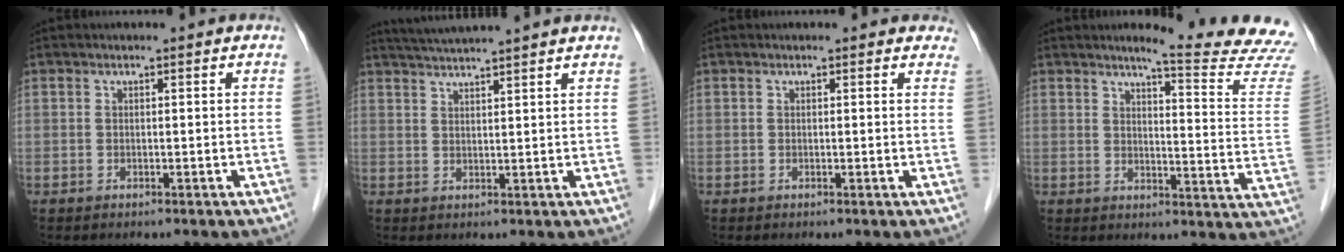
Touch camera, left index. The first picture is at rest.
{"total": 8.9, "force": [8.0, -1.0, 3.7], "torque": [-0.064, 0.032, 0.115]}
{"total": 4.1, "force": [3.7, 1.3, 1.2], "torque": [0.003, -0.001, 0.021]}
{"total": 15.3, "force": [14.5, -1.4, 4.6], "torque": [-0.059, -0.113, 0.154]}